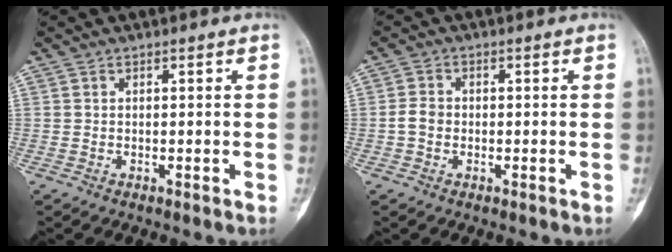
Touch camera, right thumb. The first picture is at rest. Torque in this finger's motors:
{"motor_torque": [0.26, 0.03, 0.53, -0.20, 0.21]}